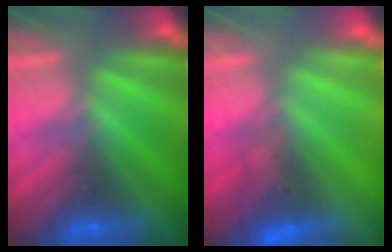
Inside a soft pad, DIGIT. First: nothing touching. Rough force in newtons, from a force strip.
{"total": 2.7}